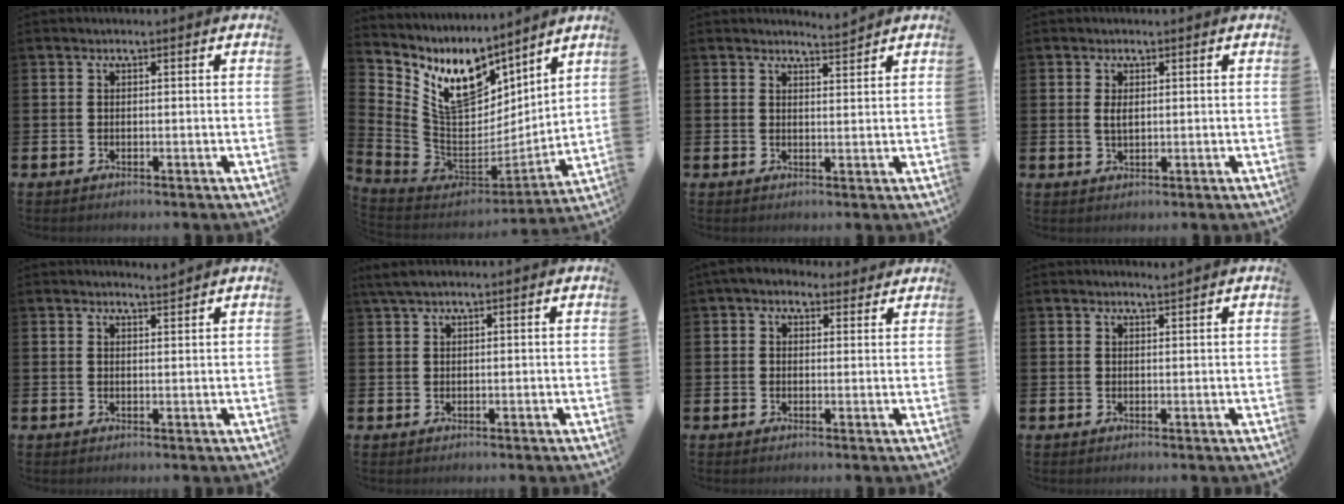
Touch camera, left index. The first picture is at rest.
{"total": 11.3, "force": [8.0, 5.9, 5.3], "torque": [-0.140, -0.045, 0.152]}
{"total": 3.3, "force": [3.3, -0.2, 0.0], "torque": [0.004, -0.023, 0.057]}
{"total": 1.7, "force": [0.7, 0.8, 1.3], "torque": [-0.016, 0.000, 0.008]}
{"total": 2.1, "force": [2.1, -0.1, -0.1], "torque": [0.009, -0.013, 0.036]}
{"total": 1.9, "force": [1.4, 0.2, 1.3], "torque": [-0.030, 0.006, 0.025]}
{"total": 3.3, "force": [2.7, 1.9, 0.8], "torque": [-0.014, -0.006, 0.046]}
{"total": 1.1, "force": [1.1, -0.1, 0.1], "torque": [0.002, -0.002, 0.021]}